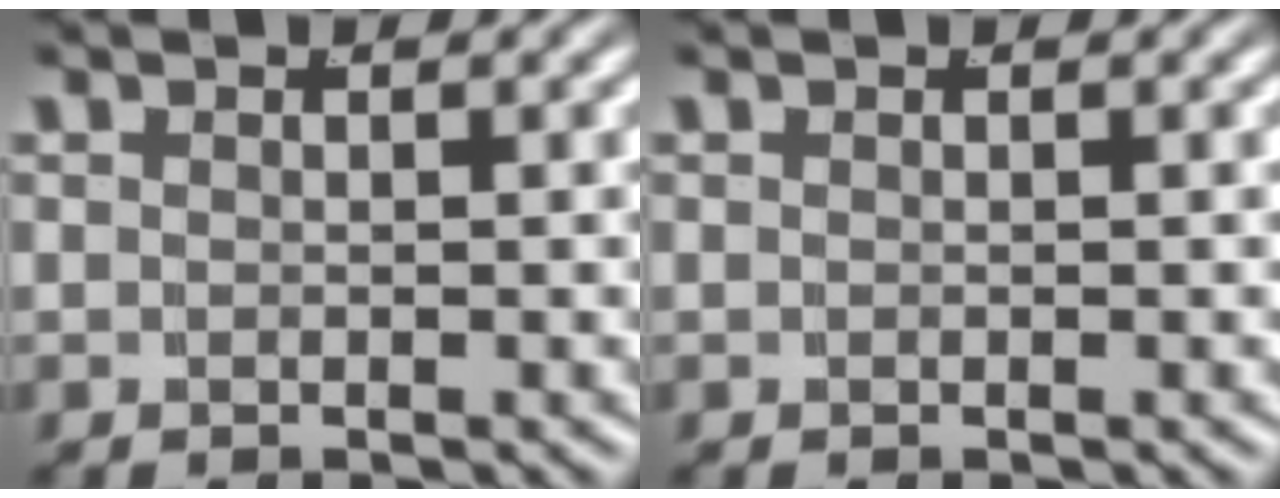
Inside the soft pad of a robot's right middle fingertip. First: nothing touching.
{"total": 0.0}